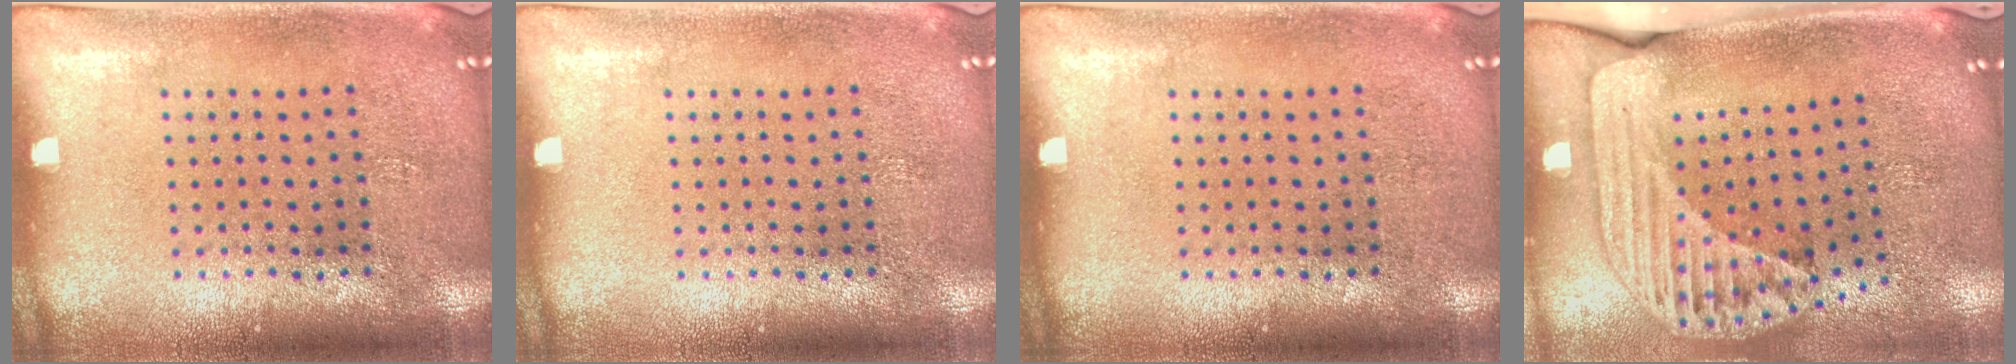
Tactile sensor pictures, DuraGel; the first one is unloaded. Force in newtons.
{"total": 0.0}
{"total": 0.0}
{"total": 2.7, "press": 1.8, "slide": 1.9}